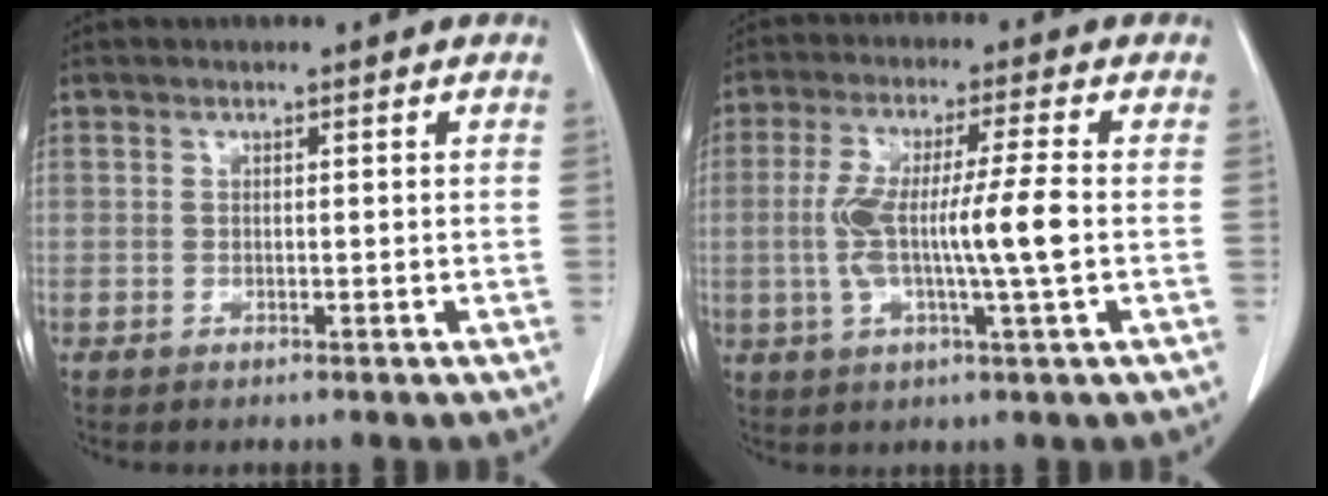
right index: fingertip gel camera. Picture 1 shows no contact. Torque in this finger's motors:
{"motor_torque": [1.30, -0.21, 0.40, 0.21]}